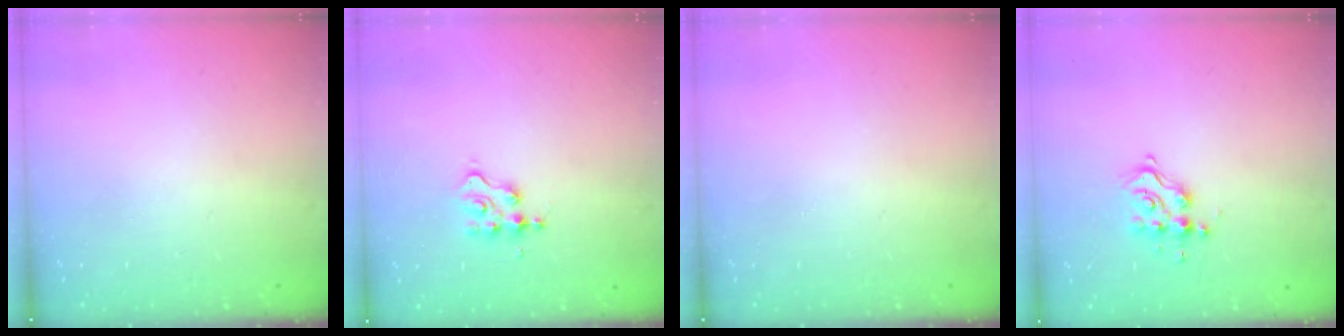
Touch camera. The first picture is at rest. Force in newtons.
{"total": 2.8, "press": 2.8, "slide": 0.3}
{"total": 0.0}
{"total": 8.4, "press": 8.4, "slide": 0.7}